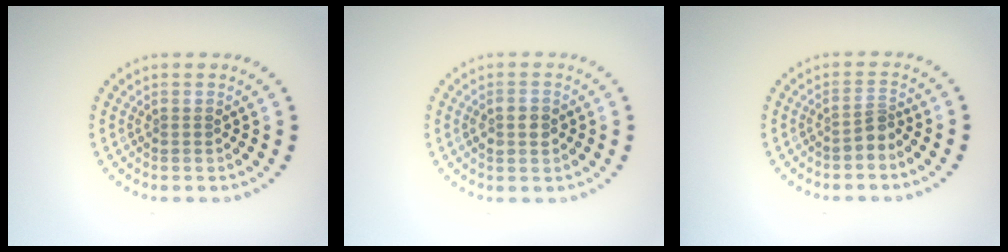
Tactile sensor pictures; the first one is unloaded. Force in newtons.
{"total": 1.8, "press": 1.8, "slide": 0.2}
{"total": 1.7, "press": 1.2, "slide": 1.2}